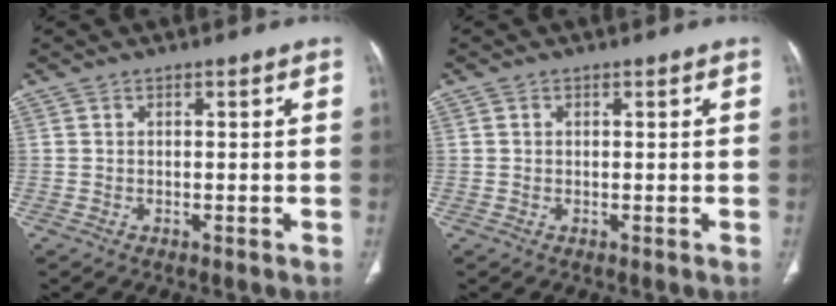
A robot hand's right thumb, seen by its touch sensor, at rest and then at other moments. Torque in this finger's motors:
{"motor_torque": [-0.34, 0.24, -0.57, 0.15, 0.06]}